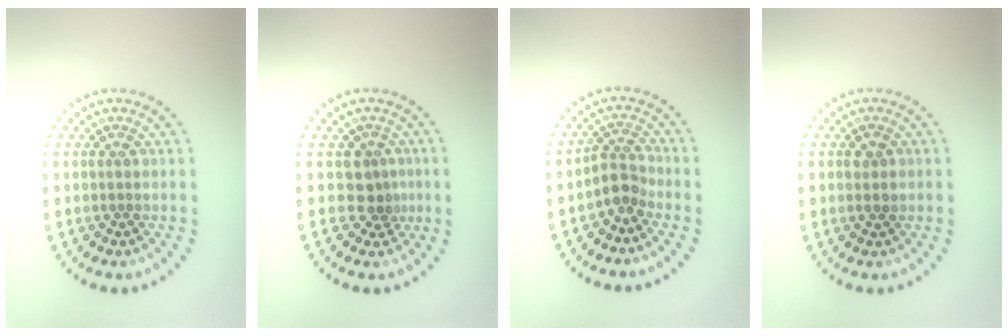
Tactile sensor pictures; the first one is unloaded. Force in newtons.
{"total": 2.3, "press": 1.9, "slide": 1.4}
{"total": 2.2, "press": 1.8, "slide": 1.4}
{"total": 1.4, "press": 1.4, "slide": 0.2}